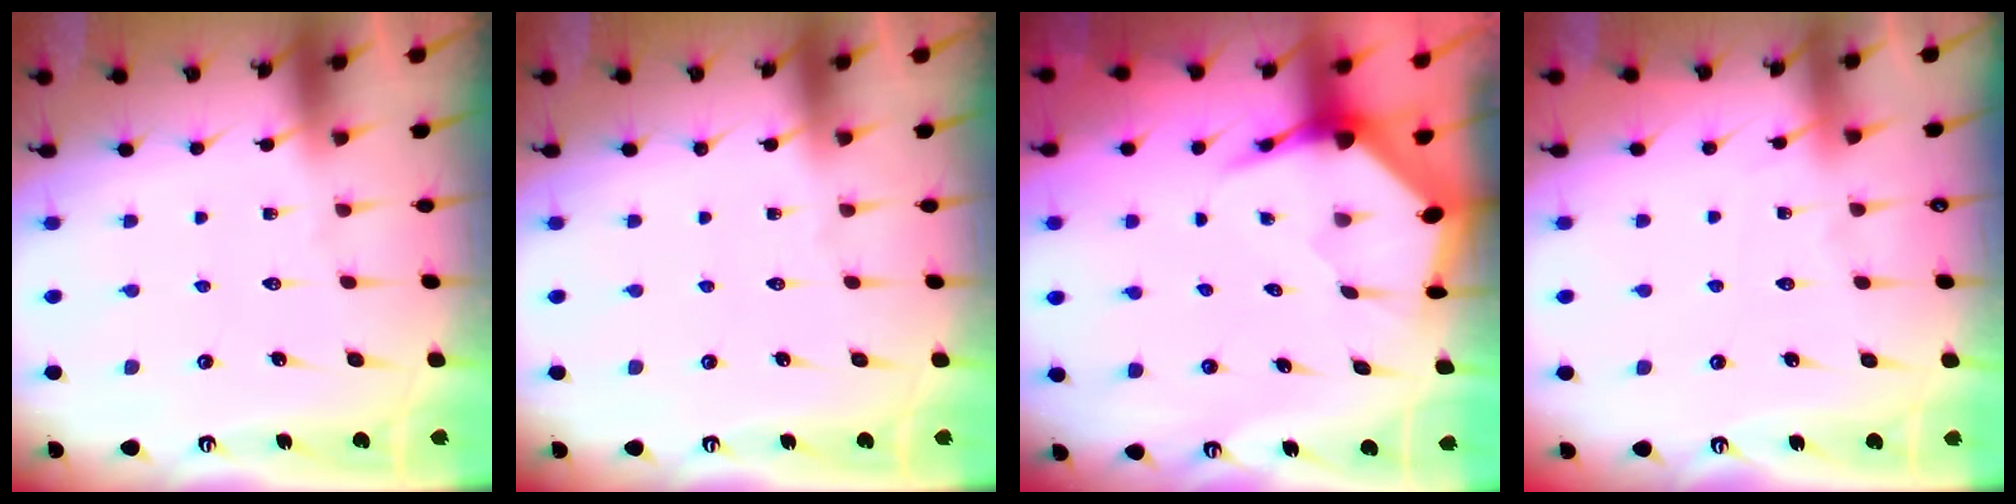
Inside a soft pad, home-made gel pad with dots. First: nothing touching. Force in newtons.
{"total": 0.0}
{"total": 4.3, "press": 4.3, "slide": 0.5}
{"total": 3.5, "press": 3.5, "slide": 0.5}